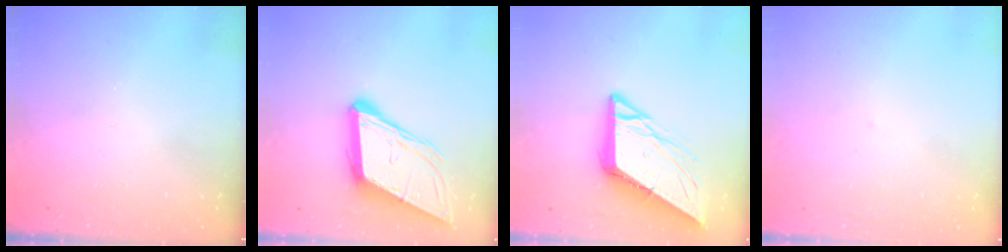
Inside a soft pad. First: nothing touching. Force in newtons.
{"total": 12.8, "press": 12.3, "slide": 3.6}
{"total": 11.0, "press": 10.9, "slide": 1.2}
{"total": 1.7, "press": 1.6, "slide": 0.1}